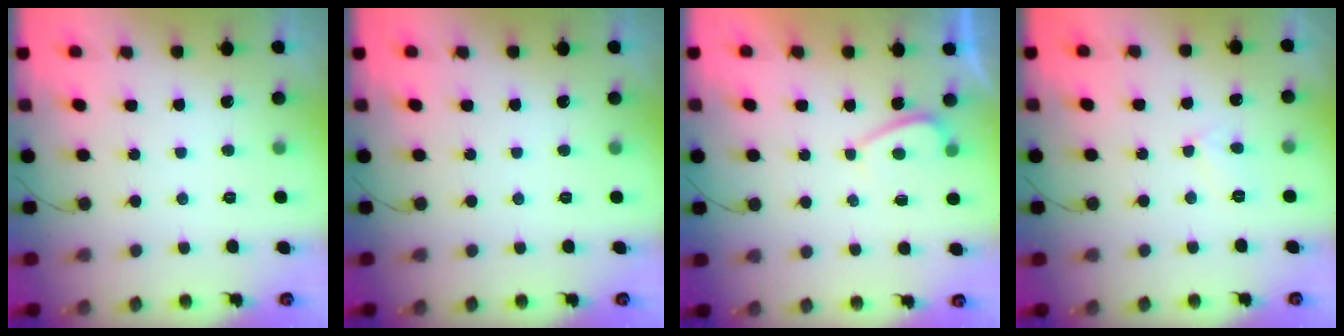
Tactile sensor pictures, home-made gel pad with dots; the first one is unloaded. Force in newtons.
{"total": 0.0}
{"total": 1.6, "press": 1.5, "slide": 0.6}
{"total": 2.8, "press": 2.8, "slide": 0.2}